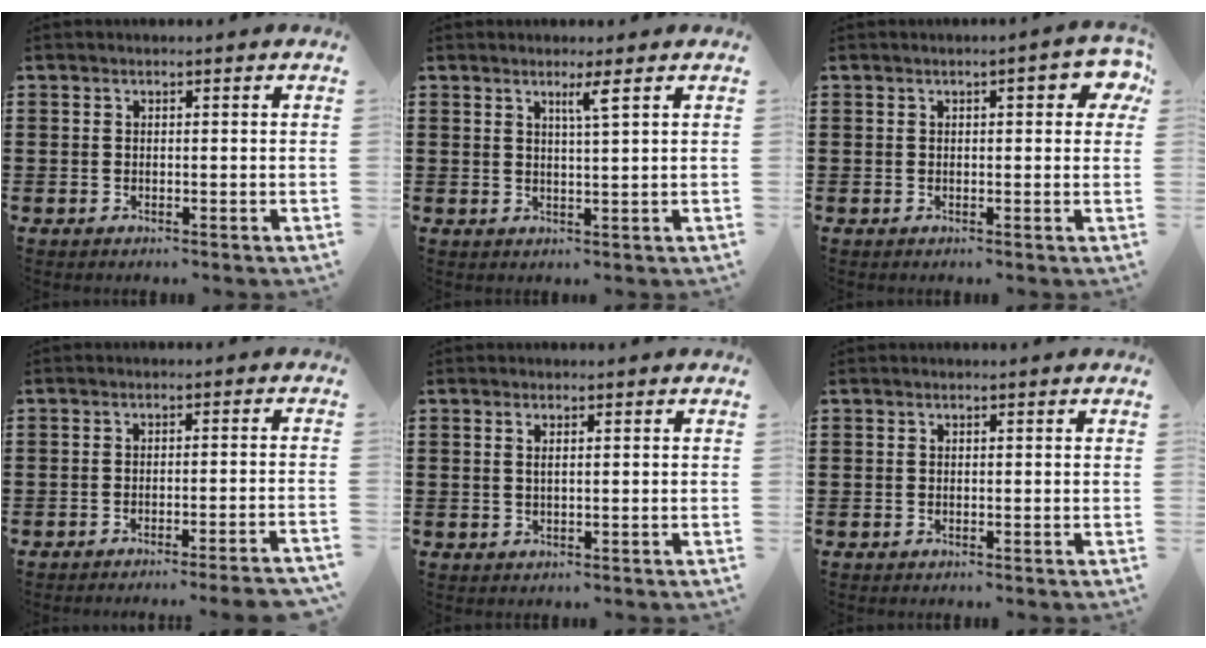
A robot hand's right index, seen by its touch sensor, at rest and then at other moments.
{"total": 2.6, "force": [1.5, -0.4, 2.0], "torque": [-0.033, -0.010, 0.023]}
{"total": 3.5, "force": [0.9, 1.0, 3.2], "torque": [-0.047, 0.002, 0.009]}
{"total": 2.7, "force": [-2.5, -0.5, 0.9], "torque": [-0.016, -0.005, -0.051]}
{"total": 1.0, "force": [0.3, 0.2, 0.9], "torque": [-0.018, 0.003, 0.005]}
{"total": 0.0}